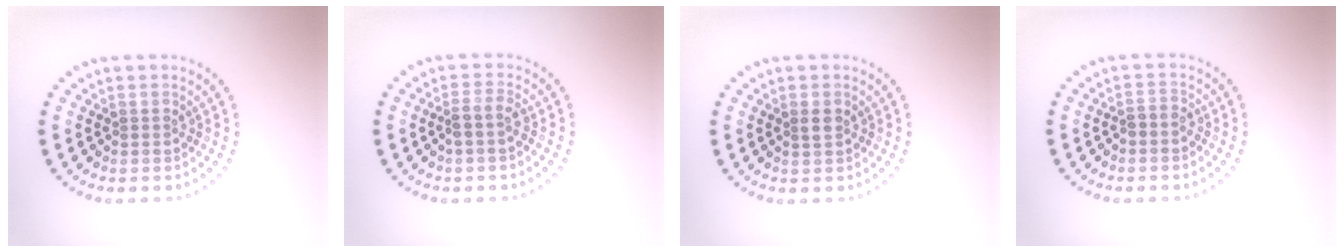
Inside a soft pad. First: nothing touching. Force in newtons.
{"total": 1.7, "press": 1.3, "slide": 1.1}
{"total": 1.1, "press": 1.0, "slide": 0.3}
{"total": 0.9, "press": 0.6, "slide": 0.6}